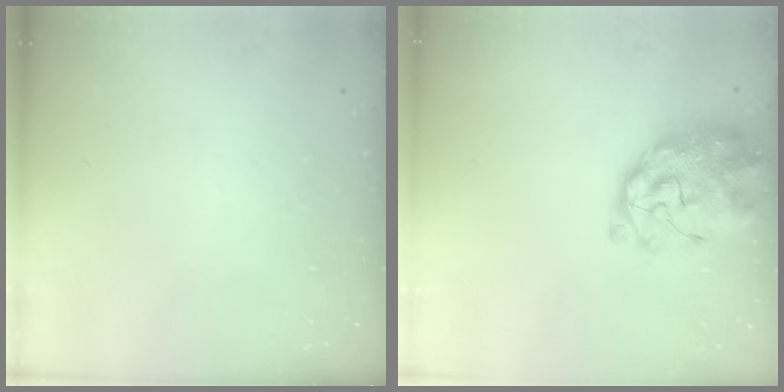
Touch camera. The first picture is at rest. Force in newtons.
{"total": 3.8, "press": 3.6, "slide": 1.2}